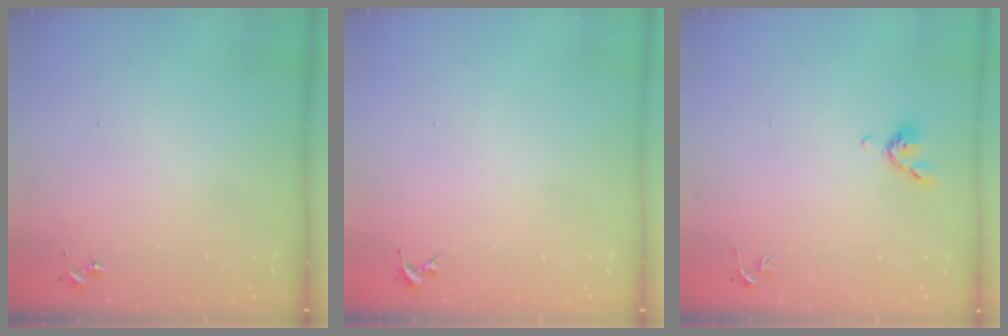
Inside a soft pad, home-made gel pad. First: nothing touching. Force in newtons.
{"total": 0.0}
{"total": 6.9, "press": 6.8, "slide": 1.5}